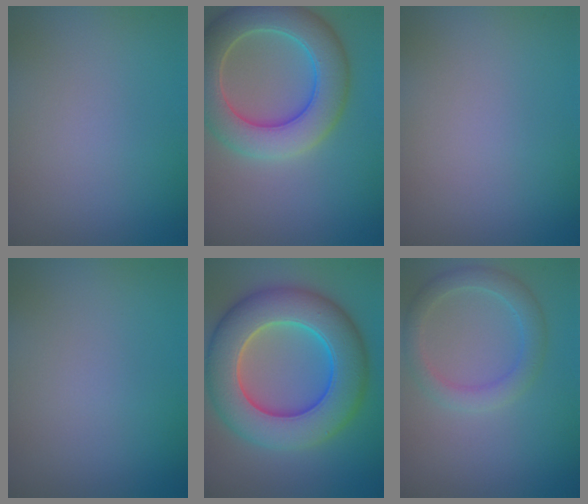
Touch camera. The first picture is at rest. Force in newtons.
{"total": 7.8, "press": 7.8, "slide": 0.4}
{"total": 0.0}
{"total": 0.0}
{"total": 11.3, "press": 11.3, "slide": 0.3}
{"total": 2.8, "press": 2.8, "slide": 0.1}